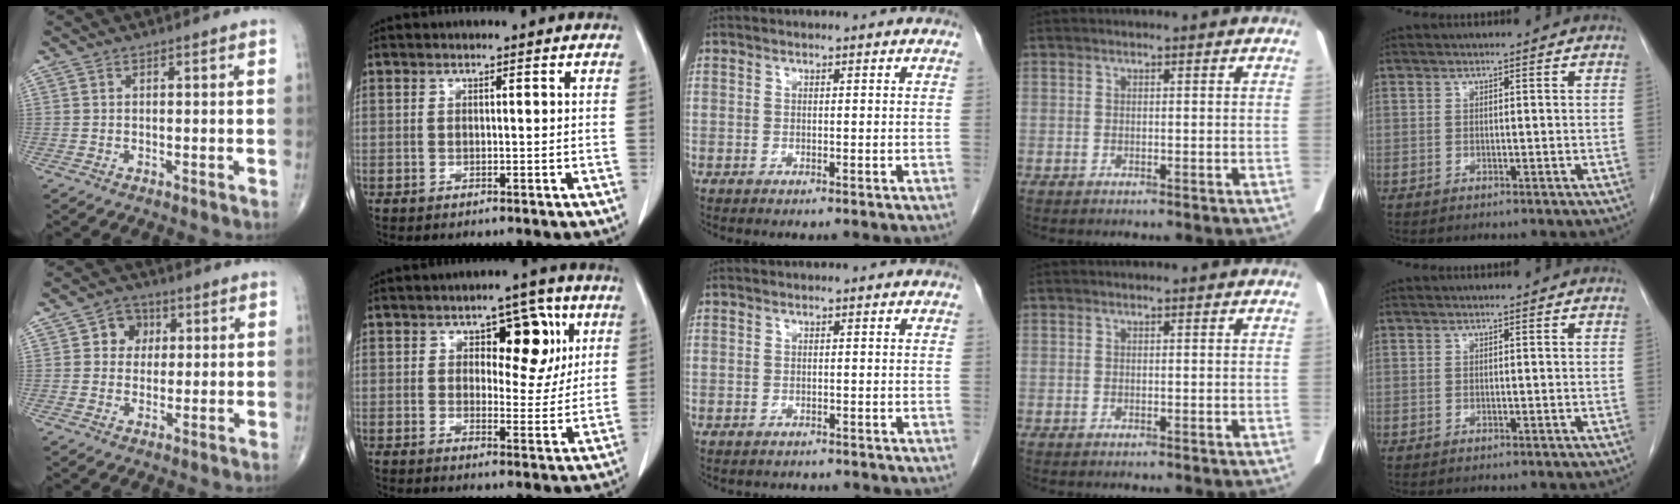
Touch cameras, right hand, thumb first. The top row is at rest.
{"thumb": {"total": 5.4, "force": [1.3, 4.8, 2.1], "torque": [0.004, 0.005, 0.014]}, "index": {"total": 8.0, "force": [2.9, 4.0, 6.3], "torque": [-0.068, 0.018, 0.037]}, "middle": {"total": 2.0, "force": [-1.8, 0.9, -0.2], "torque": [-0.007, -0.003, -0.029]}}